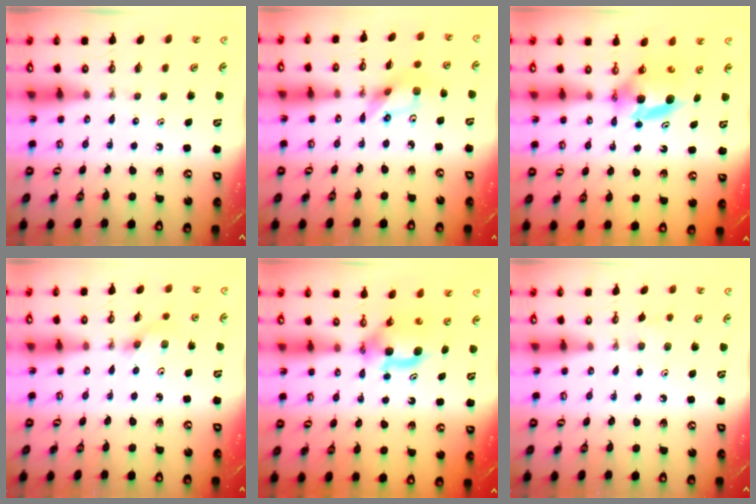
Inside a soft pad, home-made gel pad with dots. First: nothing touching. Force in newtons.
{"total": 8.6, "press": 8.1, "slide": 2.6}
{"total": 6.8, "press": 6.4, "slide": 2.5}
{"total": 3.7, "press": 3.4, "slide": 1.4}
{"total": 5.9, "press": 5.6, "slide": 1.9}
{"total": 5.3, "press": 5.2, "slide": 0.9}